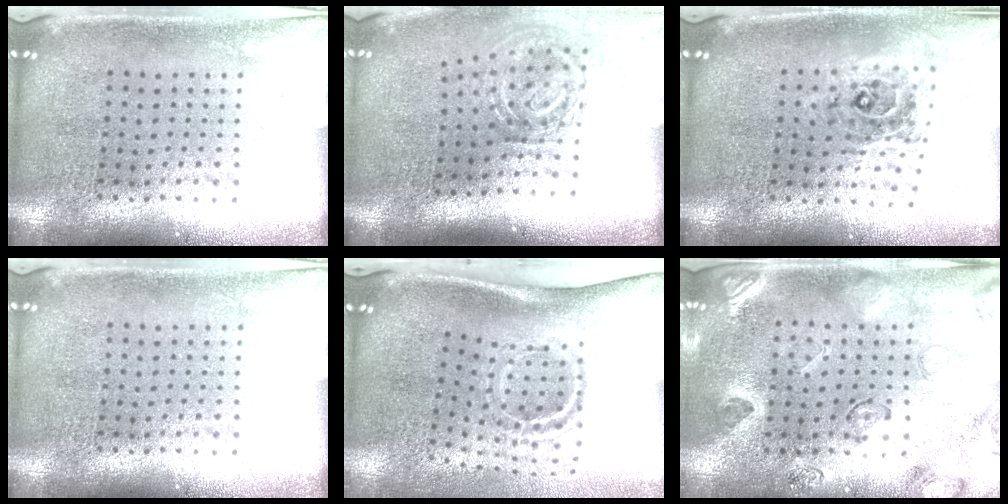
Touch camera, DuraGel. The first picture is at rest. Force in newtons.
{"total": 1.9, "press": 1.2, "slide": 1.4}
{"total": 0.8, "press": 0.8, "slide": 0.2}
{"total": 0.0}
{"total": 2.0, "press": 1.2, "slide": 1.7}
{"total": 2.3, "press": 2.0, "slide": 1.1}